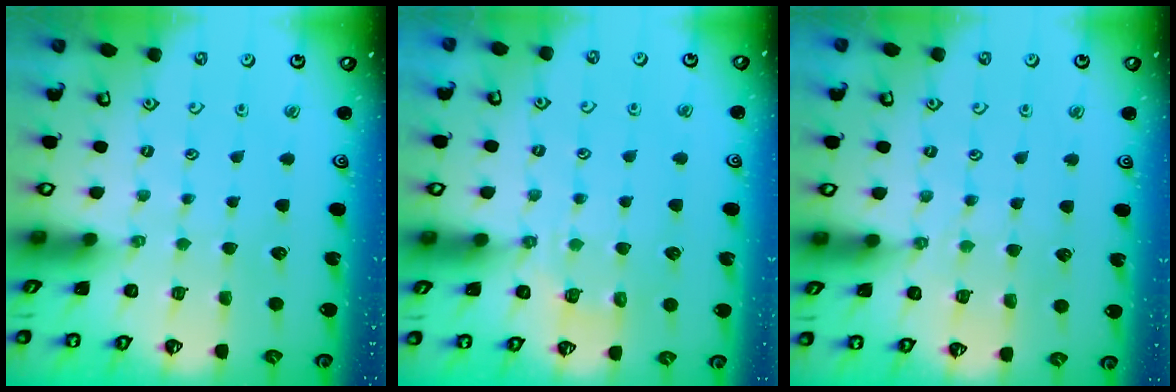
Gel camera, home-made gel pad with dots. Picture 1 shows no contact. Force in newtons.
{"total": 5.1, "press": 5.0, "slide": 1.0}
{"total": 3.9, "press": 3.9, "slide": 0.7}